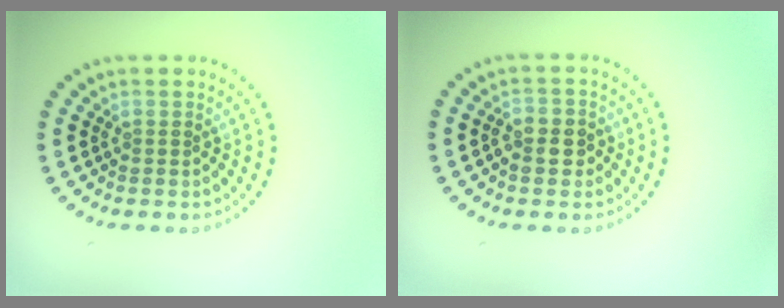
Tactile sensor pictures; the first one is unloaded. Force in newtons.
{"total": 2.1, "press": 2.0, "slide": 0.6}